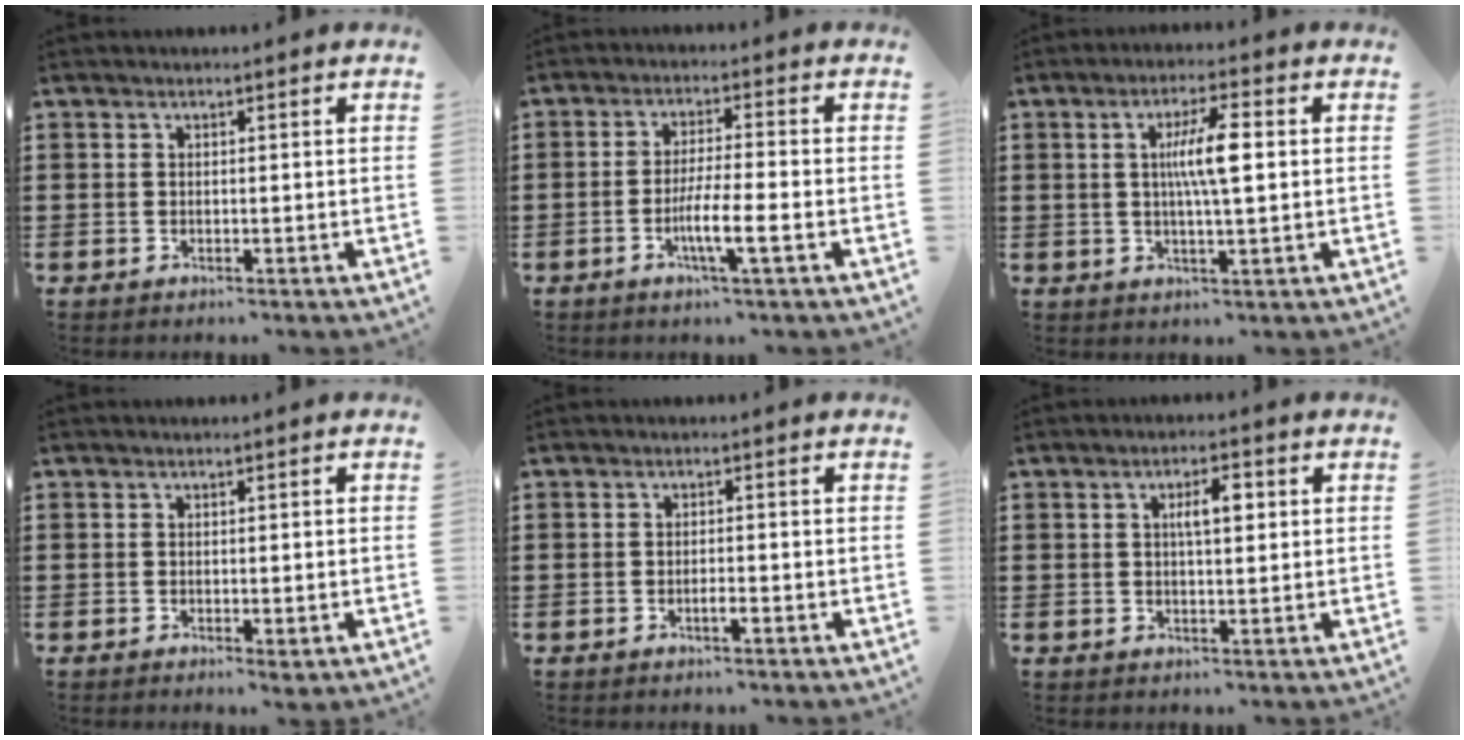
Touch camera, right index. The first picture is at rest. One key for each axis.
{"total": 6.0, "fx": -2.2, "fy": 0.4, "fz": 5.6, "tx": -0.107, "ty": -0.012, "tz": -0.042}
{"total": 6.6, "fx": 0.8, "fy": 0.9, "fz": 6.4, "tx": -0.120, "ty": 0.002, "tz": 0.010}
{"total": 0.6, "fx": -0.2, "fy": 0.1, "fz": 0.6, "tx": -0.013, "ty": -0.006, "tz": -0.001}
{"total": 1.4, "fx": -0.7, "fy": 0.3, "fz": 1.1, "tx": -0.023, "ty": -0.004, "tz": -0.012}
{"total": 3.9, "fx": 0.9, "fy": 1.3, "fz": 3.6, "tx": -0.057, "ty": 0.003, "tz": 0.008}